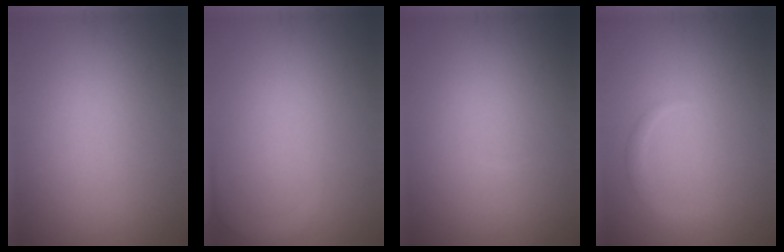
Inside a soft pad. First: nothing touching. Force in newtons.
{"total": 1.3, "press": 1.3, "slide": 0.2}
{"total": 0.0}
{"total": 1.3, "press": 1.3, "slide": 0.1}